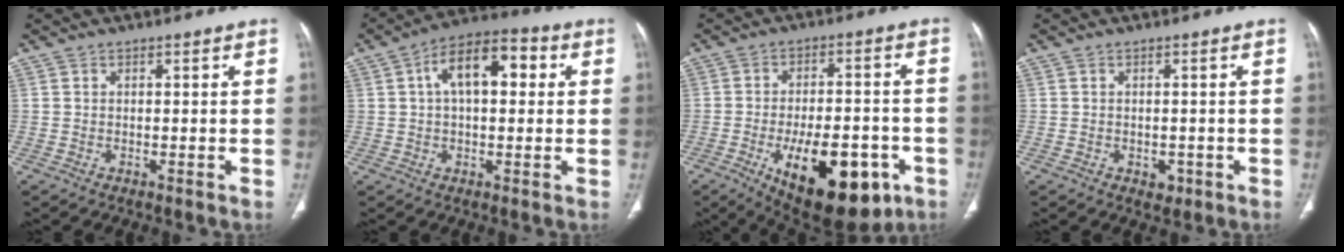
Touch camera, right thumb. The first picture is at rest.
{"total": 11.9, "force": [2.7, 6.3, 9.8], "torque": [-0.142, 0.028, 0.034]}
{"total": 18.8, "force": [-7.2, 8.7, 15.0], "torque": [-0.209, 0.015, -0.085]}
{"total": 1.9, "force": [-0.8, 1.4, 1.0], "torque": [-0.004, 0.002, -0.005]}